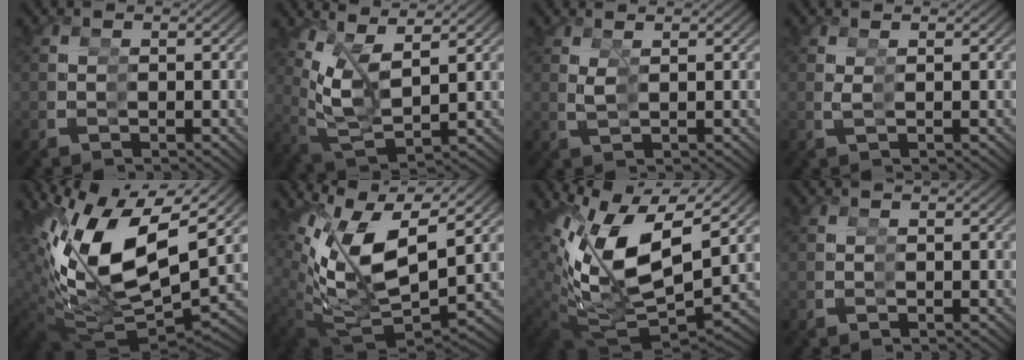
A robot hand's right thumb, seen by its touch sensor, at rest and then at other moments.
{"total": 8.1, "force": [2.0, 5.0, 6.0], "torque": [-0.141, -0.028, 0.049]}
{"total": 1.4, "force": [1.3, -0.2, 0.6], "torque": [-0.016, 0.000, 0.028]}
{"total": 0.9, "force": [0.7, -0.5, 0.1], "torque": [-0.005, 0.002, 0.017]}
{"total": 15.3, "force": [0.3, 9.8, 11.7], "torque": [-0.243, -0.039, 0.025]}
{"total": 12.6, "force": [1.0, 8.0, 9.6], "torque": [-0.204, -0.040, 0.033]}
{"total": 13.9, "force": [0.8, 9.0, 10.6], "torque": [-0.223, -0.039, 0.028]}
{"total": 0.0}